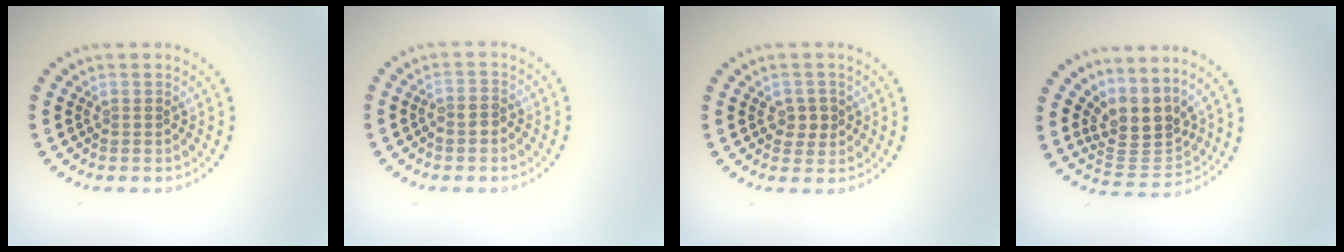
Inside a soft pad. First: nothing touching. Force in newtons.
{"total": 1.2, "press": 0.9, "slide": 0.7}
{"total": 1.8, "press": 1.8, "slide": 0.5}
{"total": 3.9, "press": 3.0, "slide": 2.5}